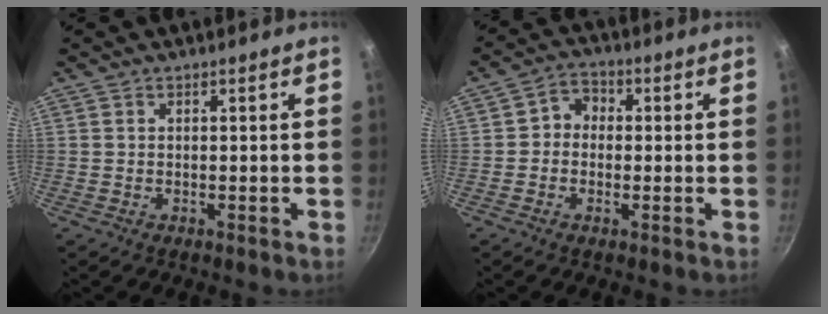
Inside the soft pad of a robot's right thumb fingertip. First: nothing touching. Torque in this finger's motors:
{"motor_torque": [-0.32, 0.40, -0.37, 0.04, 0.10]}